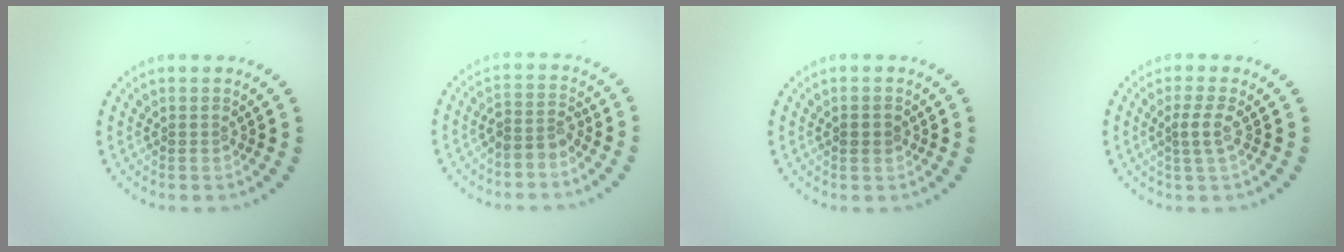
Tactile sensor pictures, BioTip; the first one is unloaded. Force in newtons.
{"total": 2.2, "press": 1.8, "slide": 1.3}
{"total": 1.5, "press": 1.5, "slide": 0.1}
{"total": 1.7, "press": 1.3, "slide": 1.2}